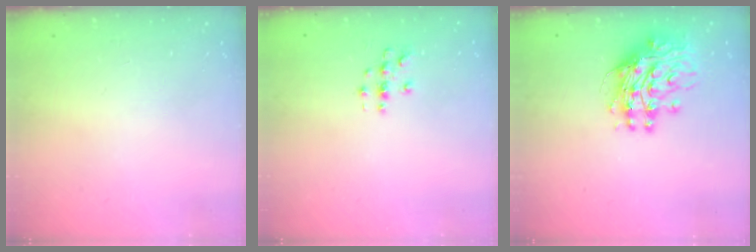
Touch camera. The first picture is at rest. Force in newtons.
{"total": 2.9, "press": 2.9, "slide": 0.3}
{"total": 13.5, "press": 13.4, "slide": 1.4}